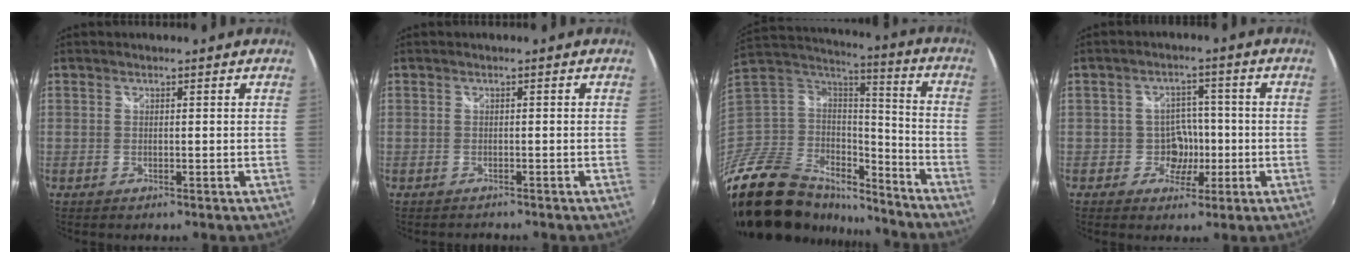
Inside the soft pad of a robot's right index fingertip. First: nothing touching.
{"total": 1.6, "force": [-1.5, 0.0, 0.1], "torque": [-0.006, -0.008, -0.021]}
{"total": 27.7, "force": [-18.8, 14.9, 13.7], "torque": [-0.298, 0.020, -0.296]}
{"total": 4.5, "force": [-1.4, 4.2, 0.9], "torque": [-0.016, 0.017, -0.016]}